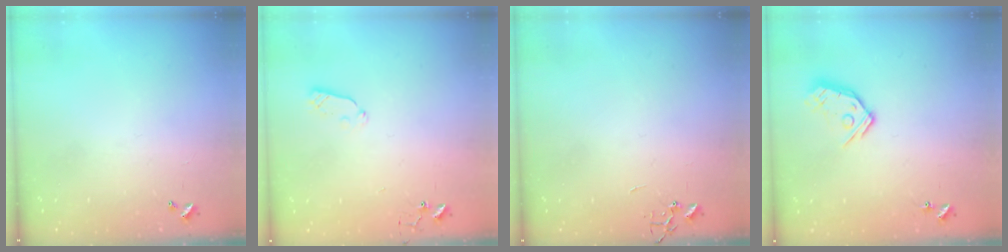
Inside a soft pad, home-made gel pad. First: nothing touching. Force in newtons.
{"total": 4.5, "press": 4.5, "slide": 0.4}
{"total": 0.0}
{"total": 9.9, "press": 9.9, "slide": 0.8}